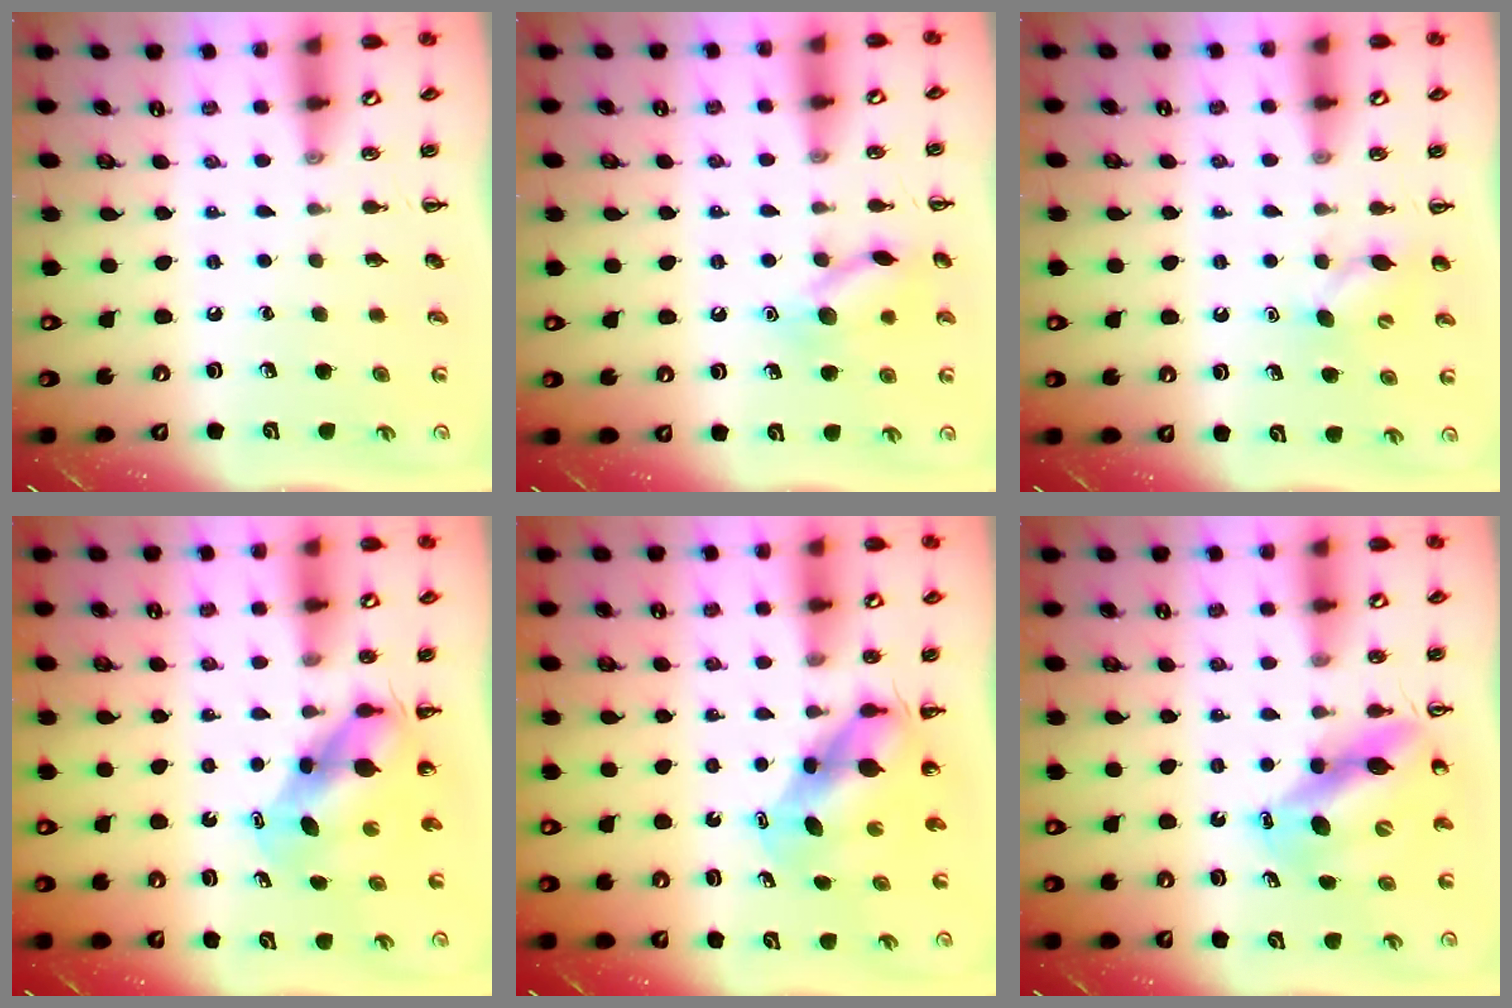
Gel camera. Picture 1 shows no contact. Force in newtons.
{"total": 12.0, "press": 12.0, "slide": 0.7}
{"total": 4.9, "press": 4.7, "slide": 1.3}
{"total": 6.3, "press": 6.2, "slide": 1.3}
{"total": 6.3, "press": 6.2, "slide": 1.3}
{"total": 11.5, "press": 11.0, "slide": 3.2}